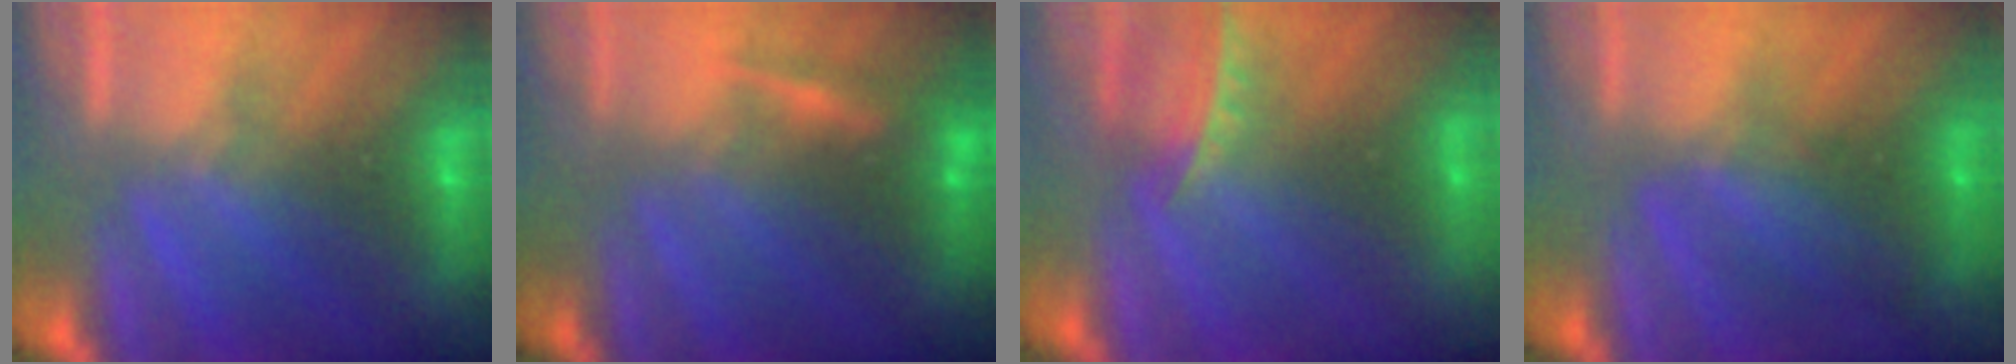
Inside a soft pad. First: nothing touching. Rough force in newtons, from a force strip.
{"total": 5.0}
{"total": 5.8}
{"total": 2.4}